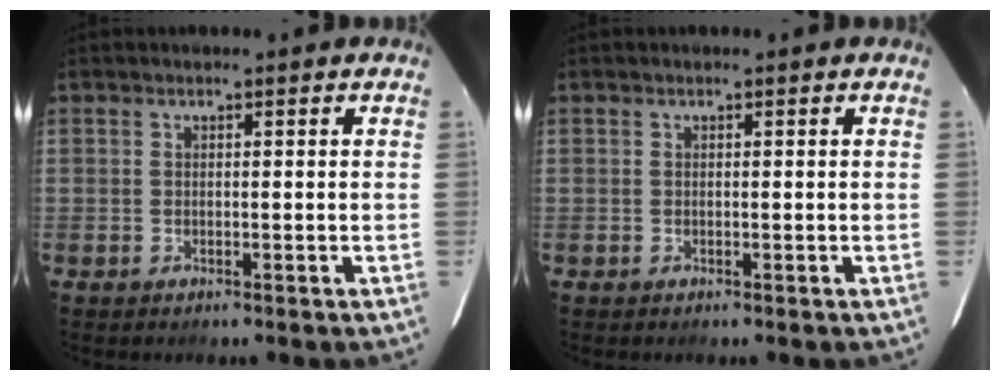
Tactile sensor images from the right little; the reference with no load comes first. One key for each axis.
{"total": 0.0}